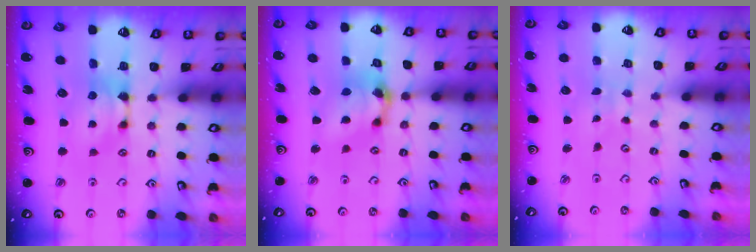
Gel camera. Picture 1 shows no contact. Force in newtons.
{"total": 7.1, "press": 6.7, "slide": 2.3}
{"total": 7.1, "press": 7.1, "slide": 0.4}